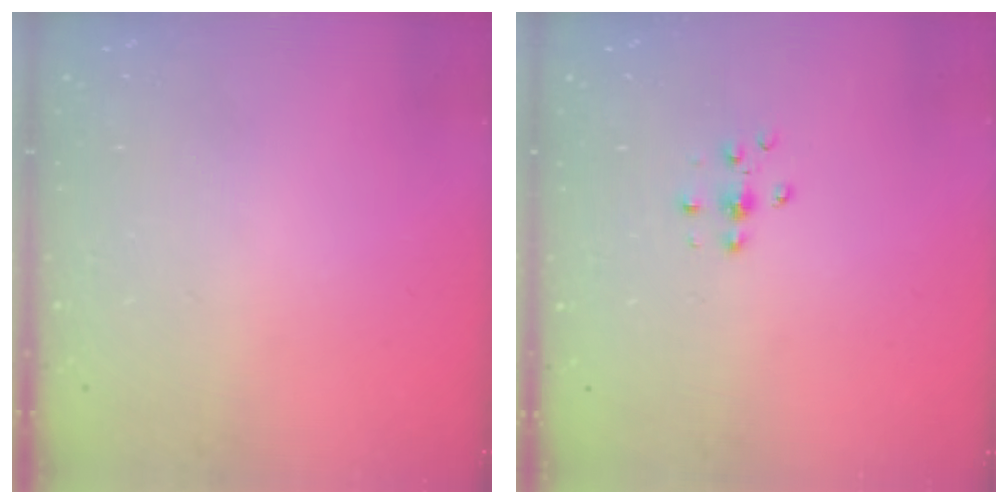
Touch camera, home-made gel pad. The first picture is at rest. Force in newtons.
{"total": 4.7, "press": 4.6, "slide": 0.9}